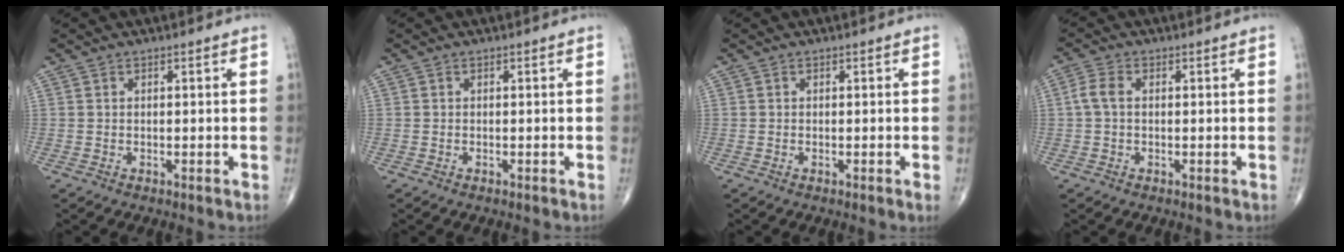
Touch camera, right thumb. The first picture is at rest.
{"total": 0.0}
{"total": 0.8, "force": [-0.3, -0.2, 0.7], "torque": [-0.014, -0.001, -0.005]}
{"total": 3.1, "force": [0.1, 1.9, 2.5], "torque": [-0.058, 0.007, -0.003]}